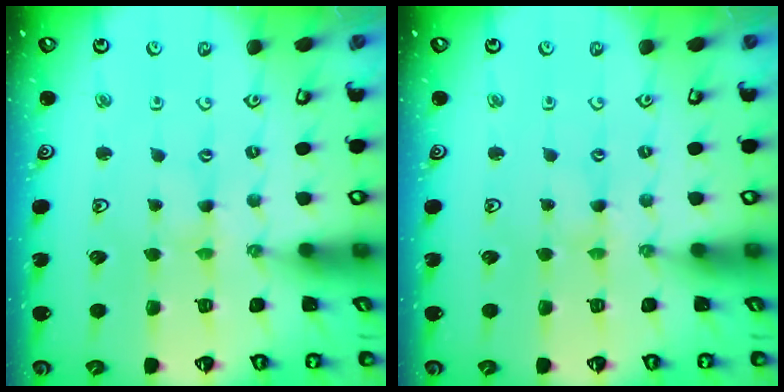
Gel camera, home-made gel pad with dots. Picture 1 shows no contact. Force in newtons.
{"total": 0.6, "press": 0.5, "slide": 0.2}